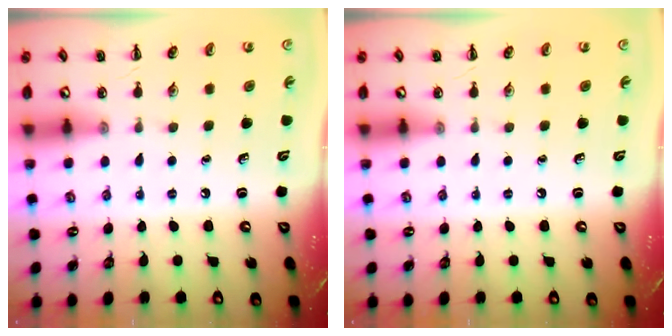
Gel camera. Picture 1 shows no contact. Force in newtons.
{"total": 0.0}